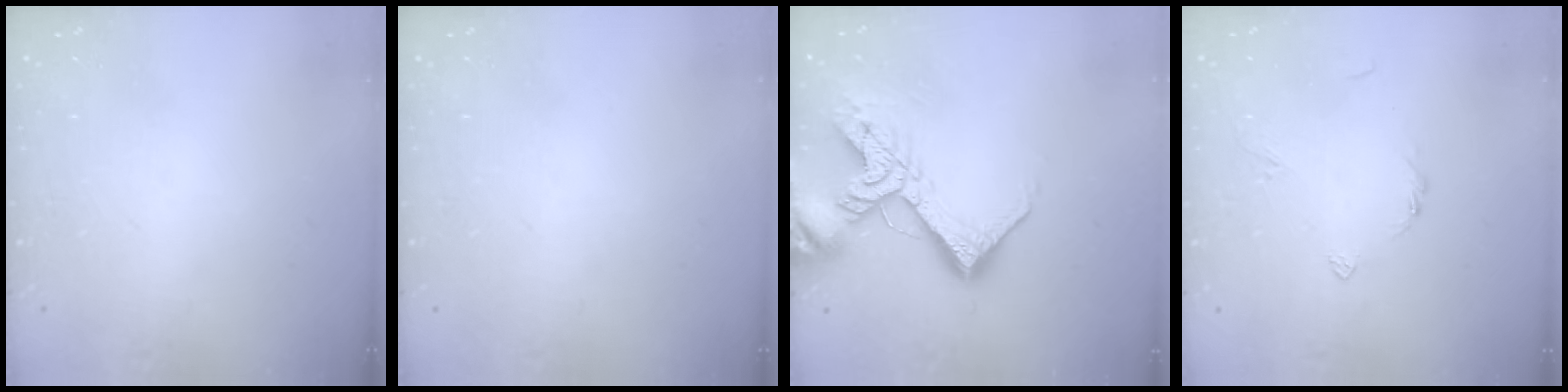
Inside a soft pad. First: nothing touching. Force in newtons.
{"total": 0.0}
{"total": 17.0, "press": 16.9, "slide": 2.1}
{"total": 3.4, "press": 3.4, "slide": 0.5}